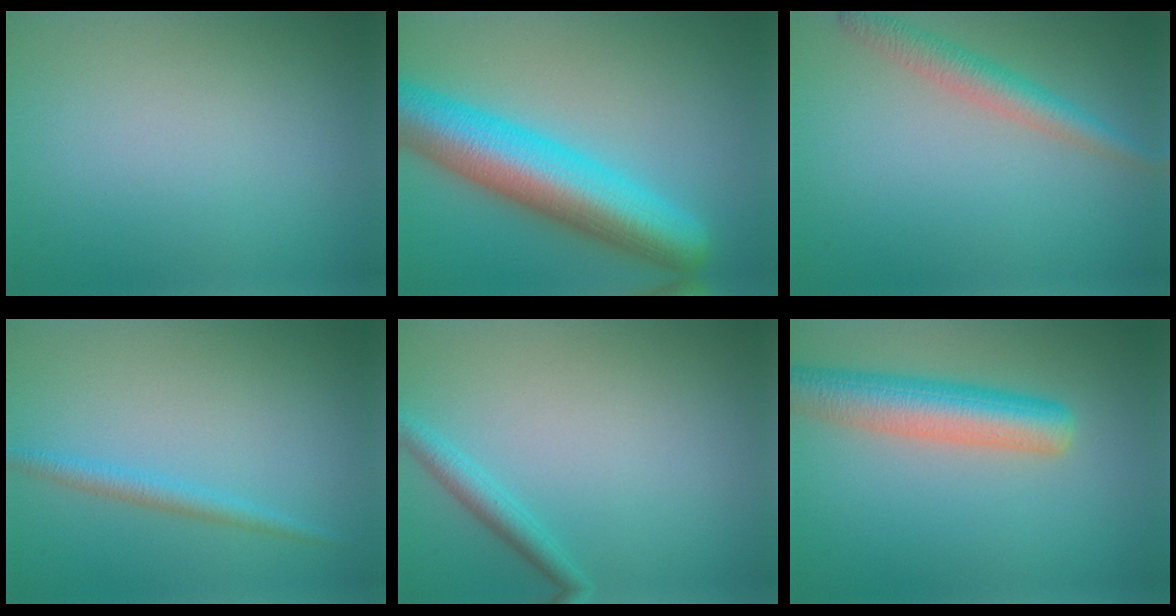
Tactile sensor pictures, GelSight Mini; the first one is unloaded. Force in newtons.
{"total": 10.3, "press": 10.3, "slide": 0.4}
{"total": 2.9, "press": 2.9, "slide": 0.1}
{"total": 1.8, "press": 1.8, "slide": 0.1}
{"total": 2.0, "press": 2.0, "slide": 0.1}
{"total": 6.0, "press": 6.0, "slide": 0.3}